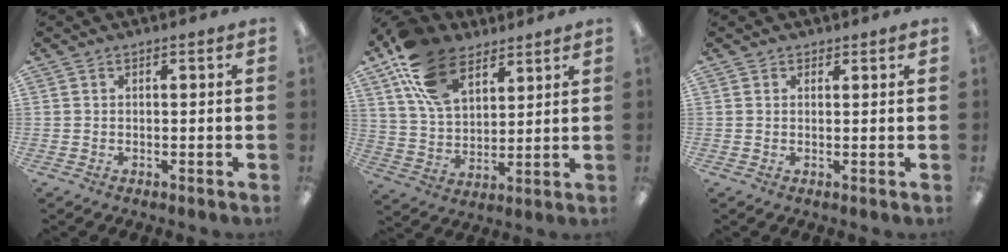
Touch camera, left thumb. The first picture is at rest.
{"total": 16.9, "force": [9.8, 10.0, 9.5], "torque": [-0.189, -0.028, 0.185]}
{"total": 1.0, "force": [0.9, 0.4, 0.1], "torque": [0.005, -0.004, 0.016]}